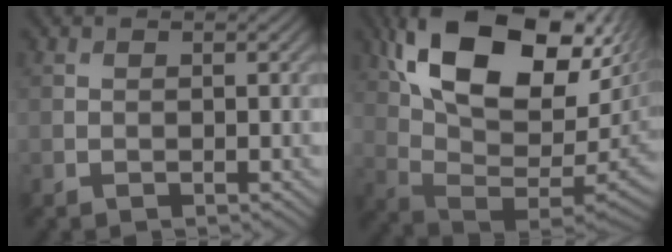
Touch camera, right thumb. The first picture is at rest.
{"total": 19.4, "force": [7.9, 9.5, 15.0], "torque": [-0.287, 0.029, 0.137]}